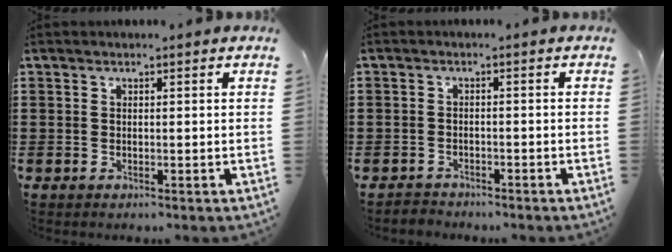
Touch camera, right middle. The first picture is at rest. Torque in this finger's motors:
{"motor_torque": [-1.30, 0.65, -1.05, -0.21]}